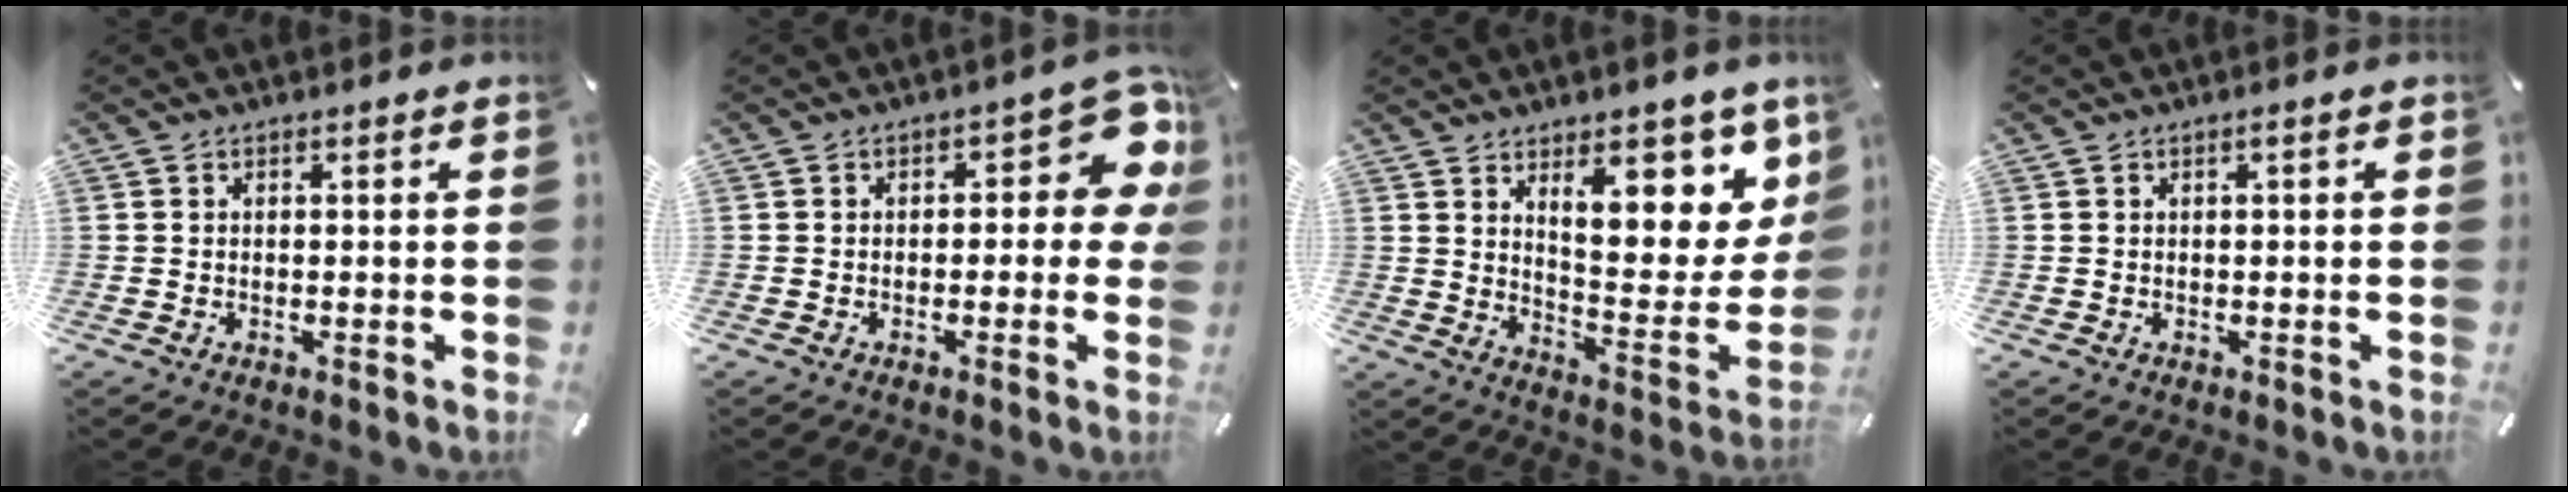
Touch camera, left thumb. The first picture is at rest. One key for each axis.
{"total": 9.9, "fx": 2.3, "fy": 4.8, "fz": 8.4, "tx": -0.091, "ty": -0.018, "tz": 0.036}
{"total": 16.0, "fx": 9.9, "fy": 7.1, "fz": 10.4, "tx": -0.124, "ty": -0.071, "tz": 0.162}
{"total": 1.1, "fx": 0.1, "fy": 0.1, "fz": 1.0, "tx": -0.020, "ty": 0.000, "tz": 0.002}